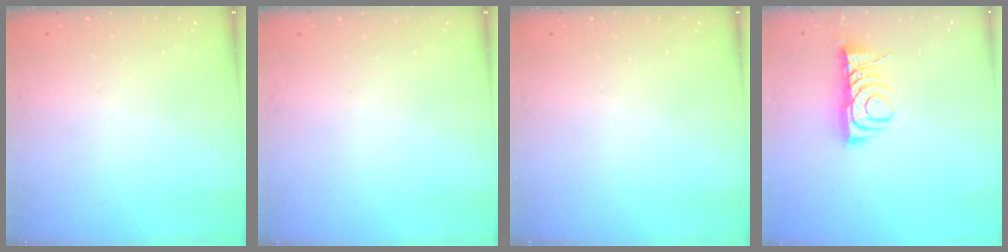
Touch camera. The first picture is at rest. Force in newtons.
{"total": 0.0}
{"total": 0.0}
{"total": 8.1, "press": 8.1, "slide": 0.4}